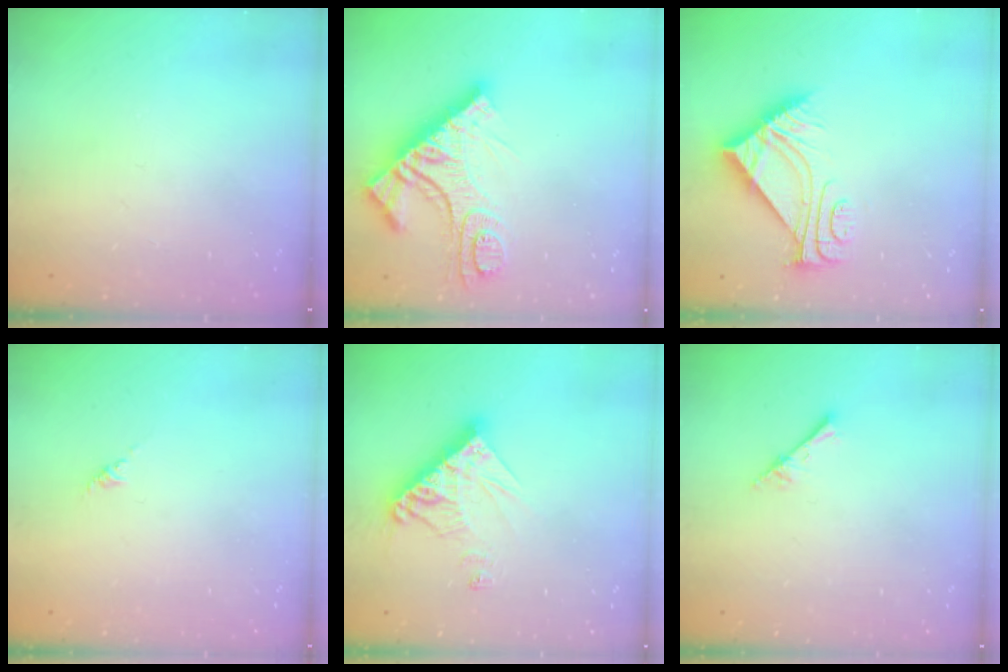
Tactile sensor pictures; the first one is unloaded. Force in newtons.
{"total": 15.9, "press": 15.8, "slide": 1.7}
{"total": 9.0, "press": 9.0, "slide": 0.1}
{"total": 0.0}
{"total": 13.1, "press": 13.0, "slide": 1.2}
{"total": 2.6, "press": 2.6, "slide": 0.3}